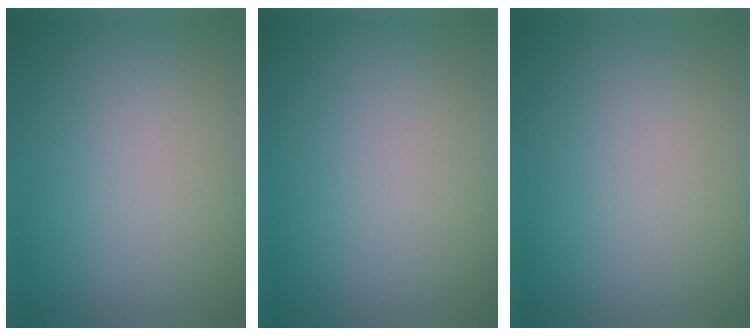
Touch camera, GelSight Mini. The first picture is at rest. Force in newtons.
{"total": 0.0}
{"total": 0.0}